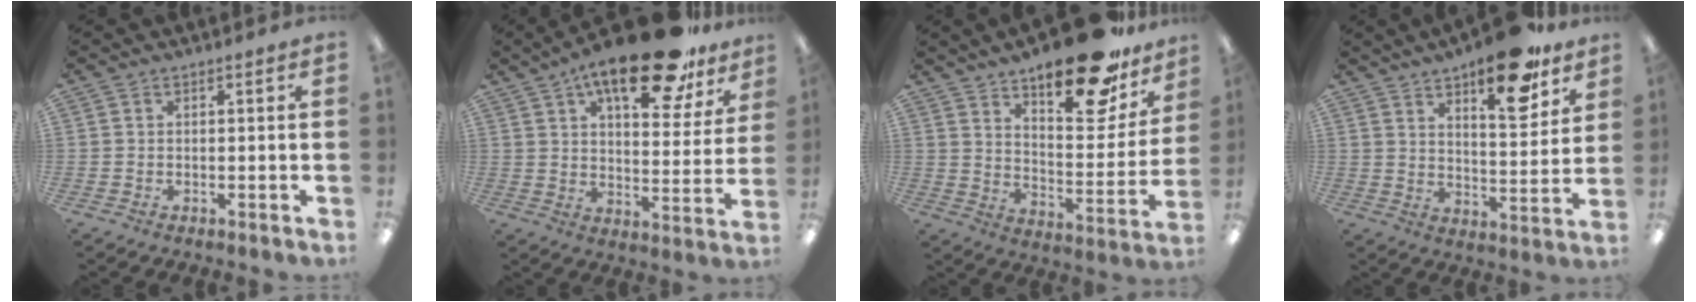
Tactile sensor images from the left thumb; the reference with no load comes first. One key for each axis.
{"total": 20.7, "fx": 14.0, "fy": 7.6, "fz": 13.3, "tx": -0.200, "ty": -0.075, "tz": 0.229}
{"total": 21.8, "fx": 16.5, "fy": 7.6, "fz": 12.0, "tx": -0.171, "ty": -0.106, "tz": 0.275}
{"total": 17.0, "fx": 11.8, "fy": 6.2, "fz": 10.6, "tx": -0.137, "ty": -0.068, "tz": 0.190}